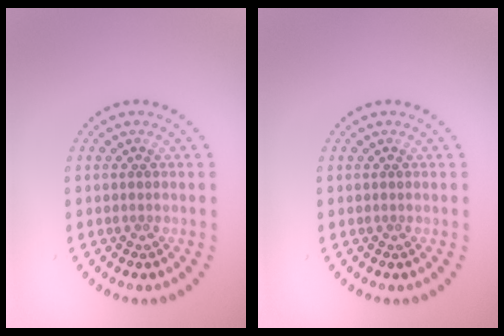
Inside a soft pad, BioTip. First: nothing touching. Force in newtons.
{"total": 0.0}